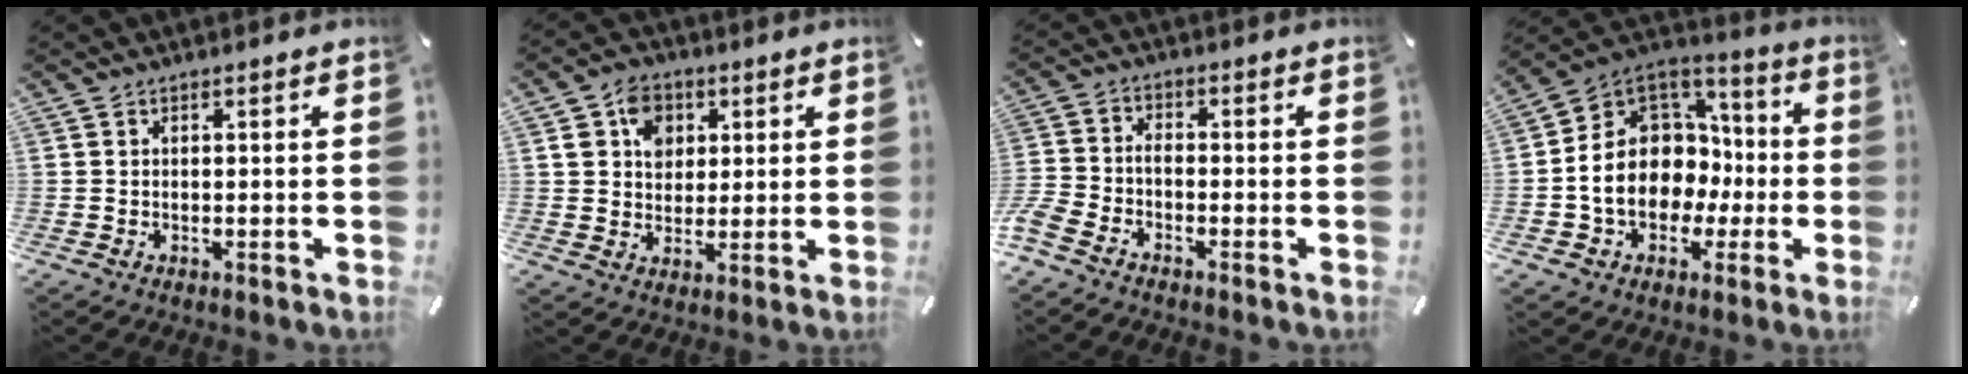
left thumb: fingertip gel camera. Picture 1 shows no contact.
{"total": 8.1, "force": [2.6, 6.8, 3.4], "torque": [-0.045, 0.004, 0.044]}
{"total": 3.7, "force": [-2.7, 1.7, 1.9], "torque": [-0.059, 0.003, -0.057]}
{"total": 14.2, "force": [-3.0, 12.2, 6.6], "torque": [-0.141, 0.000, -0.050]}